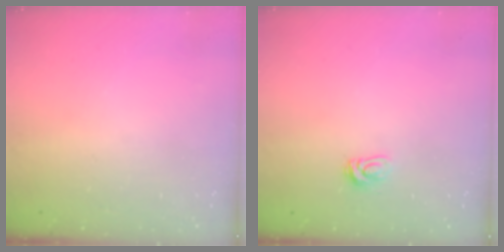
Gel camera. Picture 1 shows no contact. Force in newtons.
{"total": 3.9, "press": 3.8, "slide": 0.4}